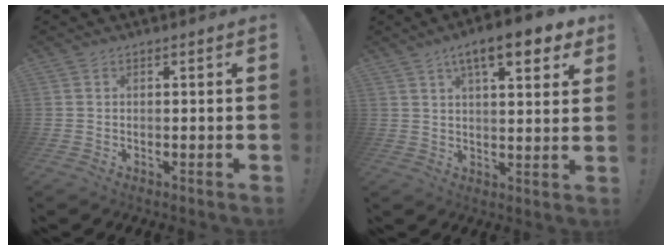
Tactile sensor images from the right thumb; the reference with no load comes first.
{"total": 11.6, "force": [6.4, 3.1, 9.2], "torque": [-0.125, -0.028, 0.100]}